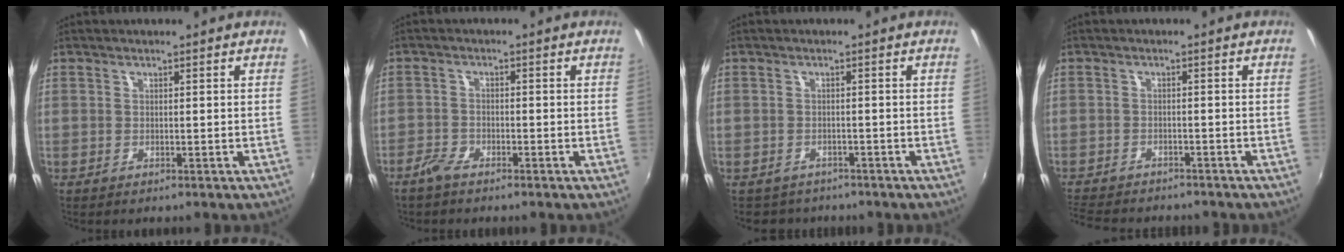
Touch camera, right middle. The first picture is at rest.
{"total": 3.4, "force": [-2.8, 1.2, 1.6], "torque": [-0.048, -0.005, -0.057]}
{"total": 3.5, "force": [-2.8, 2.2, 0.3], "torque": [-0.016, -0.009, -0.042]}
{"total": 9.6, "force": [-8.6, 2.9, 3.2], "torque": [-0.091, -0.018, -0.137]}